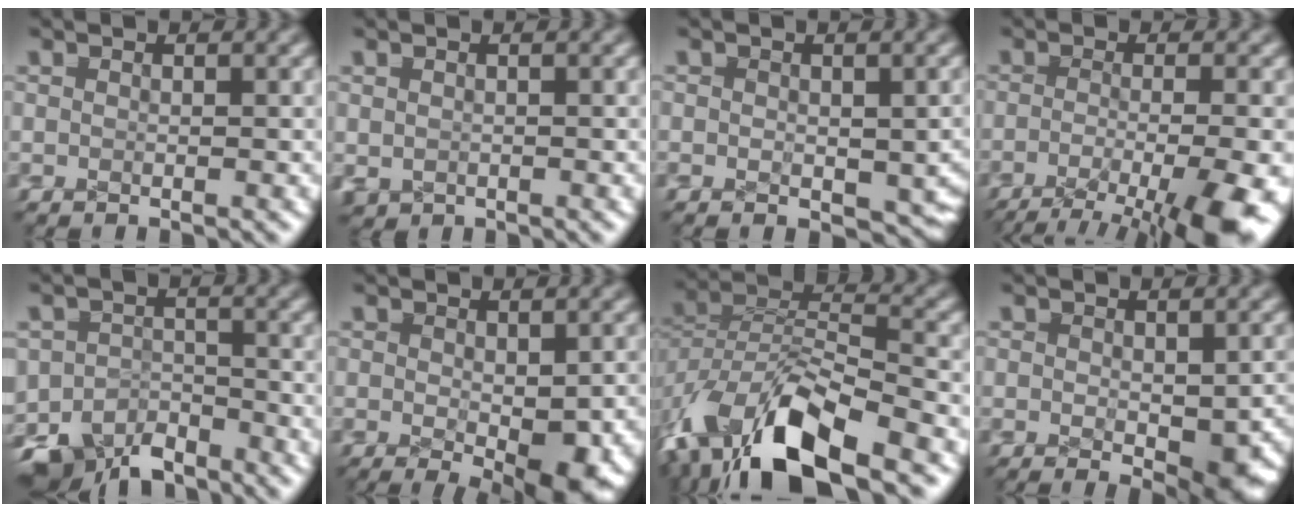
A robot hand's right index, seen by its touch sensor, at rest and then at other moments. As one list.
[{"total": 1.4, "force": [-0.1, 1.3, 0.4], "torque": [-0.023, -0.012, 0.006]}, {"total": 2.0, "force": [-1.2, 1.1, 1.2], "torque": [-0.016, -0.014, -0.015]}, {"total": 10.9, "force": [-6.1, 5.2, 7.4], "torque": [-0.098, -0.045, -0.079]}, {"total": 10.5, "force": [-7.9, 6.7, 2.2], "torque": [-0.034, -0.033, -0.136]}, {"total": 5.2, "force": [-2.1, 2.2, 4.2], "torque": [-0.065, -0.036, -0.018]}, {"total": 6.6, "force": [-3.9, 2.2, 4.8], "torque": [-0.067, -0.004, -0.064]}, {"total": 3.3, "force": [-1.4, 1.3, 2.6], "torque": [-0.035, -0.019, -0.016]}]